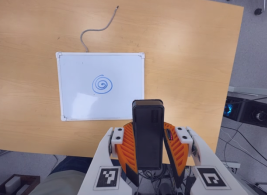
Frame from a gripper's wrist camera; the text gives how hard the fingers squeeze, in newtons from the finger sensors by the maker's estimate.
{"total": 8.6, "left": 7.5, "right": 9.7}